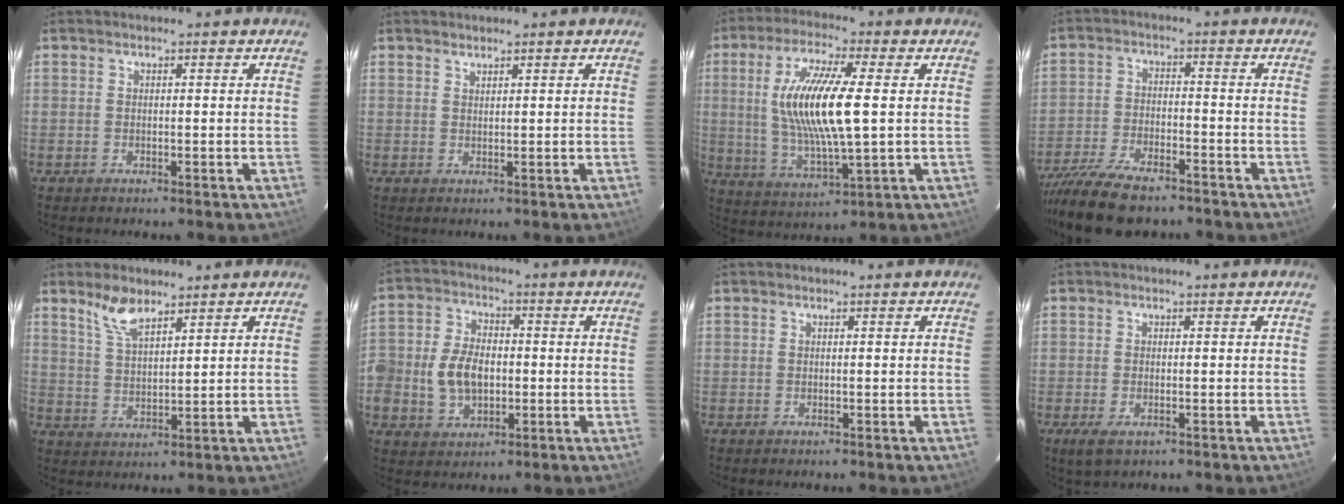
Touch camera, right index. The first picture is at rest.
{"total": 1.0, "force": [0.9, 0.3, 0.1], "torque": [-0.004, 0.001, 0.018]}
{"total": 15.4, "force": [1.7, 3.5, 14.9], "torque": [-0.290, -0.003, 0.037]}
{"total": 14.0, "force": [-11.5, 4.4, 6.6], "torque": [-0.158, -0.025, -0.204]}
{"total": 5.9, "force": [4.5, 1.9, 3.4], "torque": [-0.065, 0.003, 0.093]}
{"total": 10.4, "force": [-1.2, 7.8, 6.7], "torque": [-0.152, 0.015, -0.018]}
{"total": 0.0}
{"total": 3.2, "force": [-1.5, 1.7, 2.3], "torque": [-0.046, -0.011, -0.022]}